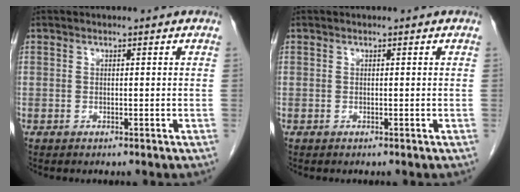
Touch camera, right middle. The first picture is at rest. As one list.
[{"total": 0.0}]